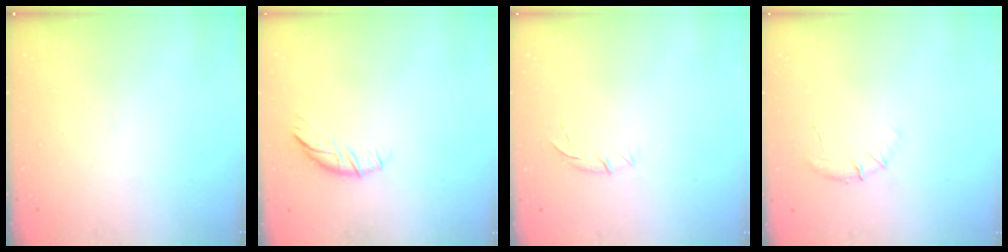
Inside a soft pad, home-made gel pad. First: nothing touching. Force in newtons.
{"total": 6.7, "press": 6.7, "slide": 0.7}
{"total": 4.2, "press": 4.0, "slide": 1.1}
{"total": 5.4, "press": 5.2, "slide": 1.7}